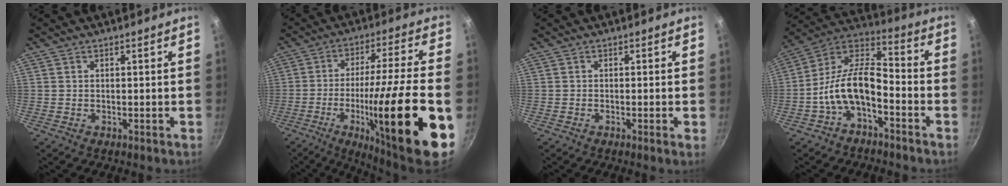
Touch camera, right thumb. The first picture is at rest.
{"total": 23.5, "force": [-7.4, 2.7, 22.2], "torque": [-0.333, 0.023, -0.114]}
{"total": 1.4, "force": [-0.5, -0.1, 1.3], "torque": [-0.025, -0.002, -0.011]}
{"total": 12.9, "force": [-4.9, 6.4, 10.0], "torque": [-0.182, 0.061, -0.107]}